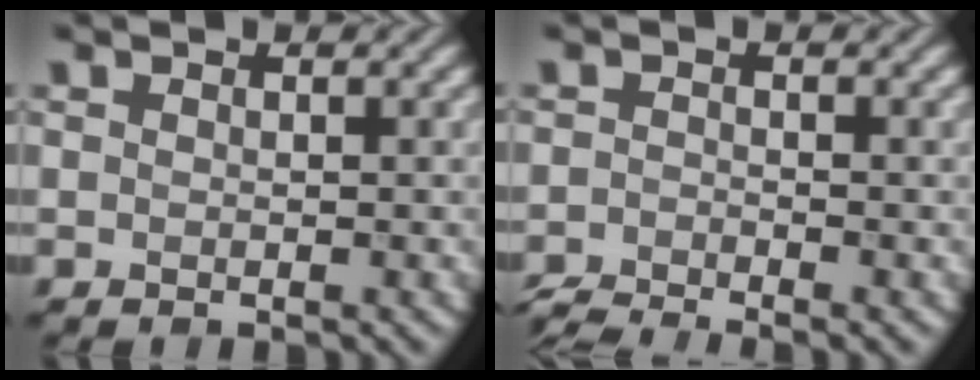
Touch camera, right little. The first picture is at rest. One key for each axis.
{"total": 3.1, "fx": -2.9, "fy": 0.3, "fz": 1.3, "tx": -0.026, "ty": -0.012, "tz": -0.060}